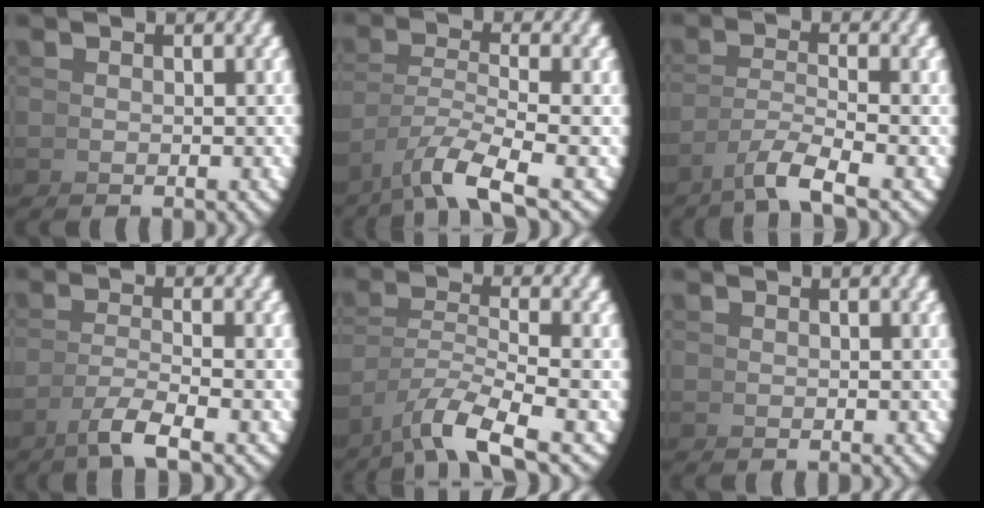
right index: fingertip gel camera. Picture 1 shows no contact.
{"total": 4.6, "force": [-1.5, 1.8, 4.0], "torque": [-0.077, -0.024, -0.008]}
{"total": 3.4, "force": [-1.8, 0.5, 2.9], "torque": [-0.057, -0.015, -0.020]}
{"total": 3.2, "force": [-1.6, -0.3, 2.7], "torque": [-0.049, -0.008, -0.019]}
{"total": 4.9, "force": [-2.2, 1.9, 3.9], "torque": [-0.071, -0.021, -0.020]}
{"total": 0.0}